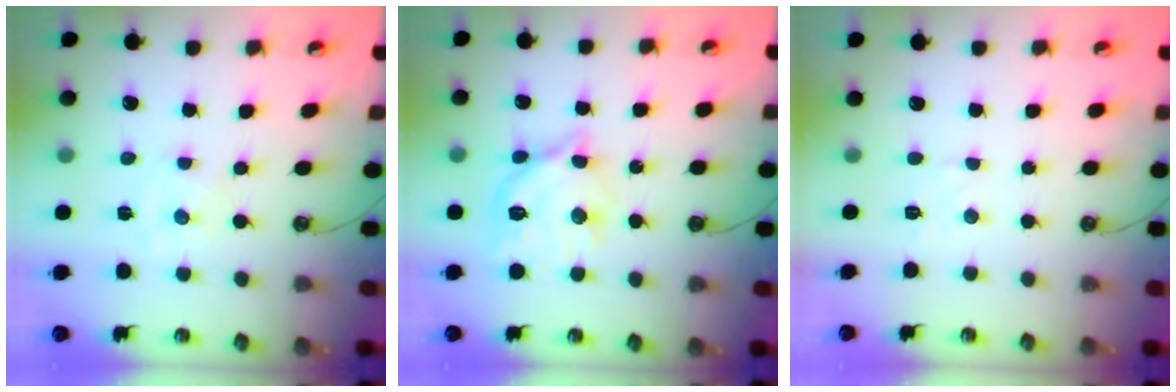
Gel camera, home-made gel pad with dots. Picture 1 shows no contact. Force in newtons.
{"total": 13.4, "press": 13.3, "slide": 1.3}
{"total": 5.4, "press": 5.3, "slide": 0.6}